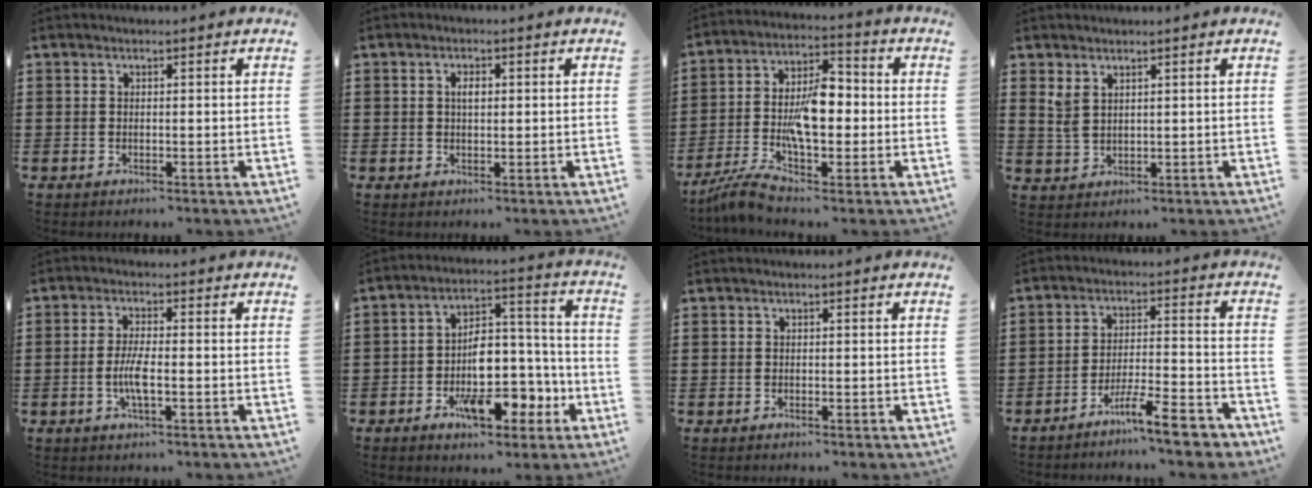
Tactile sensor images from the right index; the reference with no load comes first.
{"total": 1.7, "force": [0.4, 0.7, 1.5], "torque": [-0.031, 0.005, 0.004]}
{"total": 10.1, "force": [-2.8, 4.3, 8.8], "torque": [-0.182, 0.001, -0.053]}
{"total": 2.7, "force": [1.9, 1.2, 1.4], "torque": [-0.033, 0.004, 0.036]}
{"total": 4.4, "force": [-1.1, 0.8, 4.2], "torque": [-0.095, -0.009, -0.027]}
{"total": 10.1, "force": [-3.9, 5.6, 7.4], "torque": [-0.108, 0.009, -0.066]}
{"total": 0.0}
{"total": 8.7, "force": [-7.1, 0.8, 5.0], "torque": [-0.078, 0.008, -0.130]}